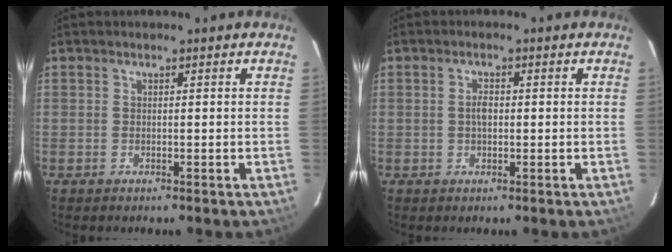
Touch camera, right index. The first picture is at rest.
{"total": 1.9, "force": [-0.1, 1.1, 1.5], "torque": [-0.028, 0.005, -0.002]}